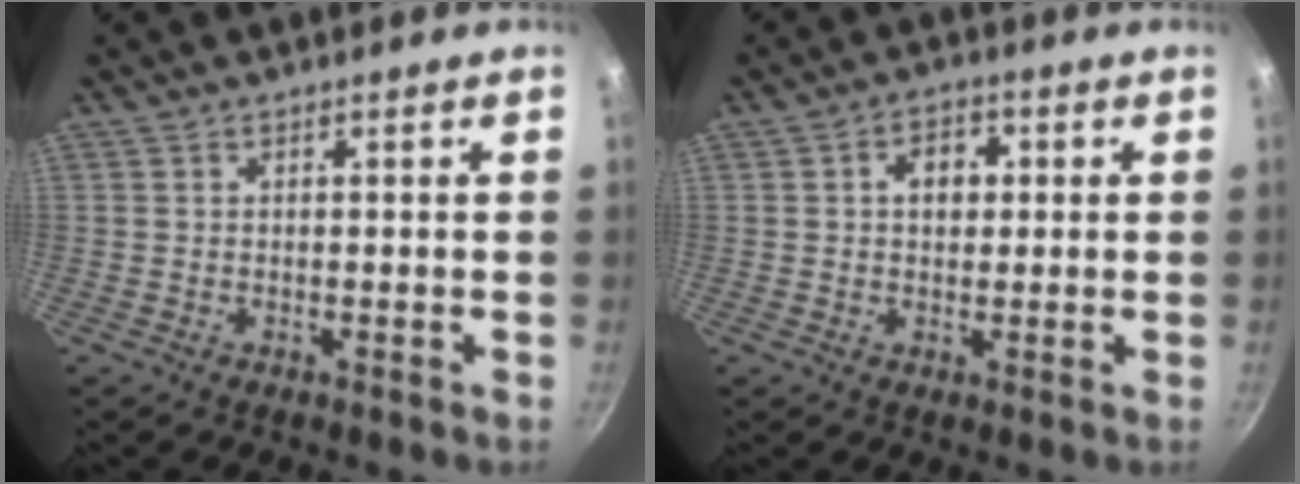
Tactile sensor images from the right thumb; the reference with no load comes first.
{"total": 5.2, "force": [0.9, 3.8, 3.4], "torque": [-0.027, 0.009, 0.009]}